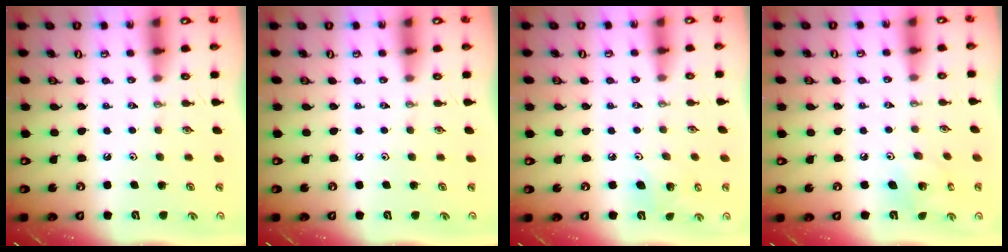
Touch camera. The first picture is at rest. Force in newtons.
{"total": 0.0}
{"total": 6.2, "press": 6.0, "slide": 1.7}
{"total": 6.8, "press": 6.8, "slide": 0.1}